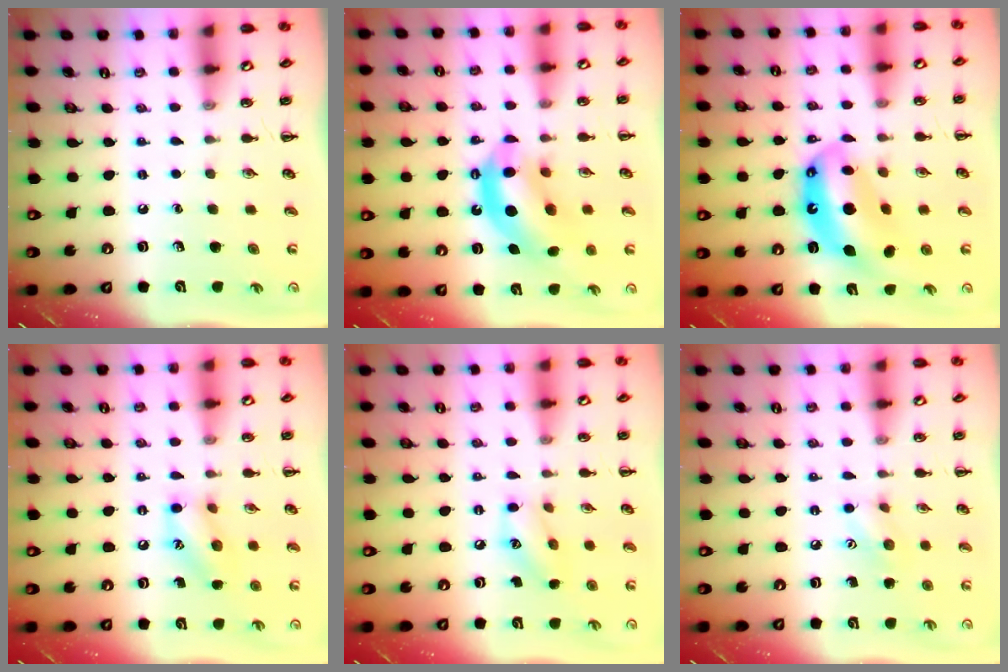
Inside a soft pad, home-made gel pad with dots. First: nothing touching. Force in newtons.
{"total": 12.6, "press": 12.1, "slide": 3.4}
{"total": 14.4, "press": 13.8, "slide": 4.0}
{"total": 11.4, "press": 11.3, "slide": 1.8}
{"total": 9.6, "press": 9.6, "slide": 1.1}
{"total": 7.2, "press": 7.2, "slide": 0.8}